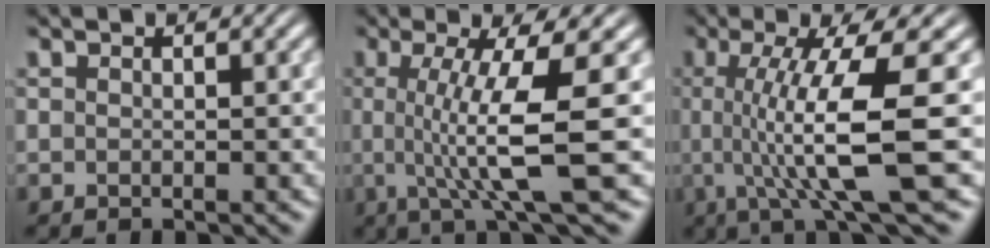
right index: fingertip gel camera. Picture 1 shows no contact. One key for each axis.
{"total": 6.7, "fx": -0.3, "fy": 0.3, "fz": 6.7, "tx": -0.113, "ty": -0.015, "tz": 0.000}
{"total": 8.6, "fx": 0.0, "fy": 1.3, "fz": 8.5, "tx": -0.143, "ty": -0.009, "tz": 0.005}